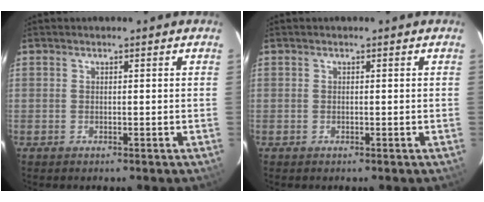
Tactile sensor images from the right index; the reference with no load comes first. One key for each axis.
{"total": 0.0}